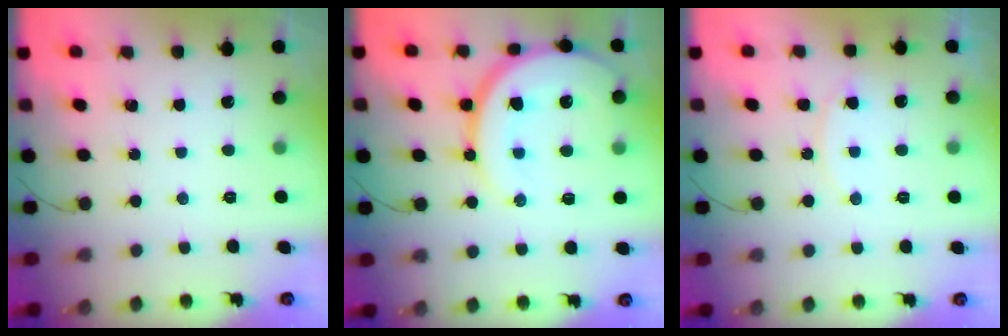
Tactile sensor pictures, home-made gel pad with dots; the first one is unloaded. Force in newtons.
{"total": 16.8, "press": 16.7, "slide": 1.7}
{"total": 6.7, "press": 6.7, "slide": 0.6}